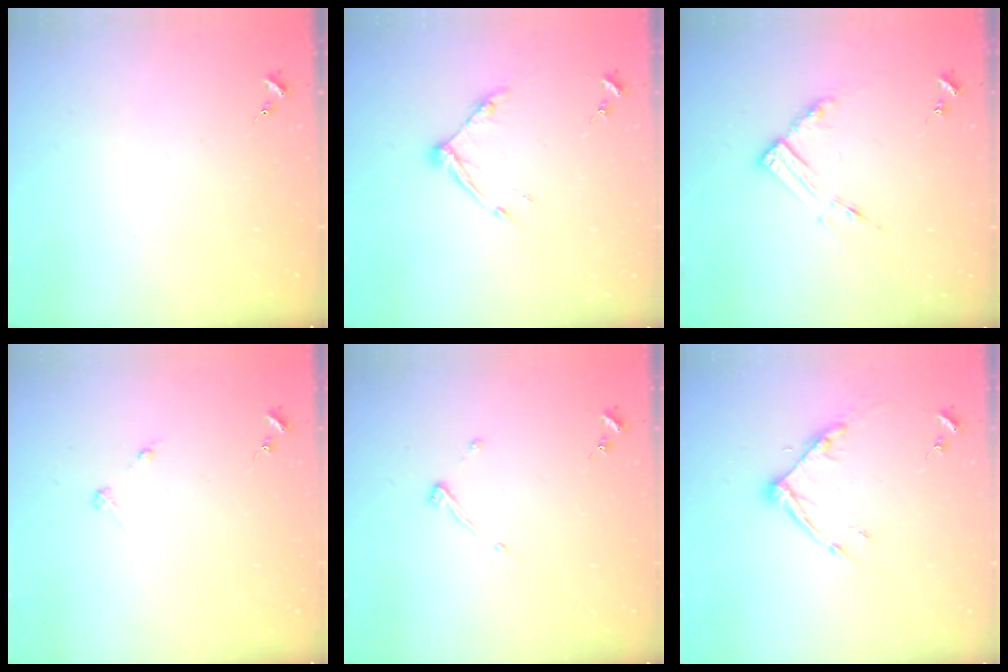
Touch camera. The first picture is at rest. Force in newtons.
{"total": 9.3, "press": 9.3, "slide": 0.4}
{"total": 9.3, "press": 9.2, "slide": 1.0}
{"total": 2.7, "press": 2.7, "slide": 0.3}
{"total": 3.9, "press": 3.9, "slide": 0.6}
{"total": 10.3, "press": 10.2, "slide": 0.9}